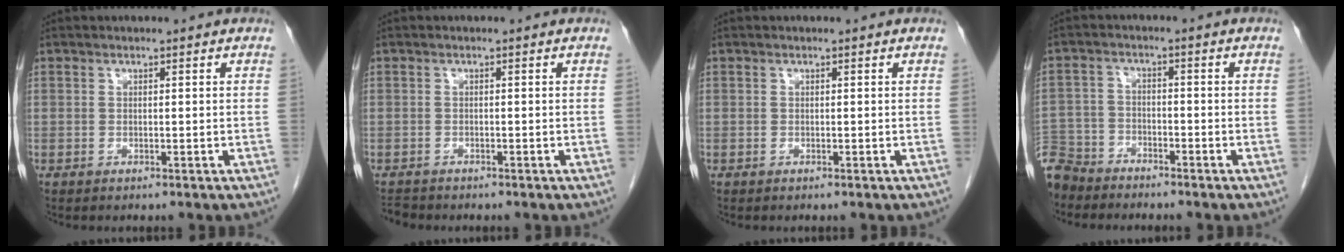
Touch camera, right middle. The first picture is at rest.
{"total": 1.8, "force": [-1.7, 0.4, 0.0], "torque": [-0.007, -0.009, -0.028]}
{"total": 0.0}
{"total": 8.5, "force": [-7.5, 3.9, 1.0], "torque": [-0.029, -0.001, -0.144]}